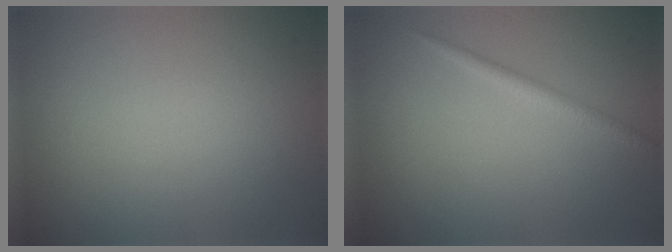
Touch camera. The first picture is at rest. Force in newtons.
{"total": 1.3, "press": 1.3, "slide": 0.1}